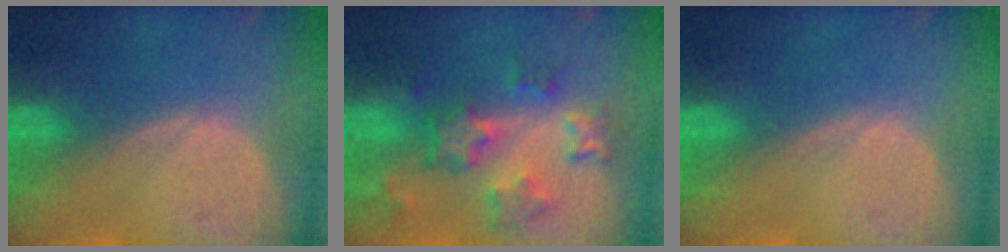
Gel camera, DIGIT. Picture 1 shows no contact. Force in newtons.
{"total": 8.8, "press": 7.8, "slide": 4.0}
{"total": 0.0}